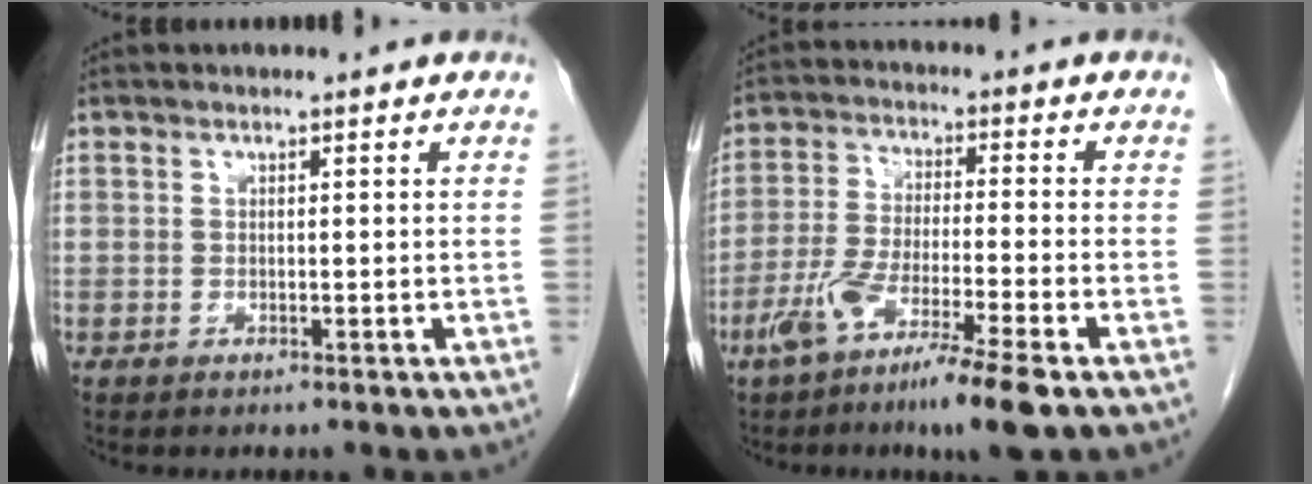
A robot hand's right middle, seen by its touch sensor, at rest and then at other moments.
{"total": 10.6, "force": [-6.4, 0.0, 8.4], "torque": [-0.166, -0.023, -0.118]}